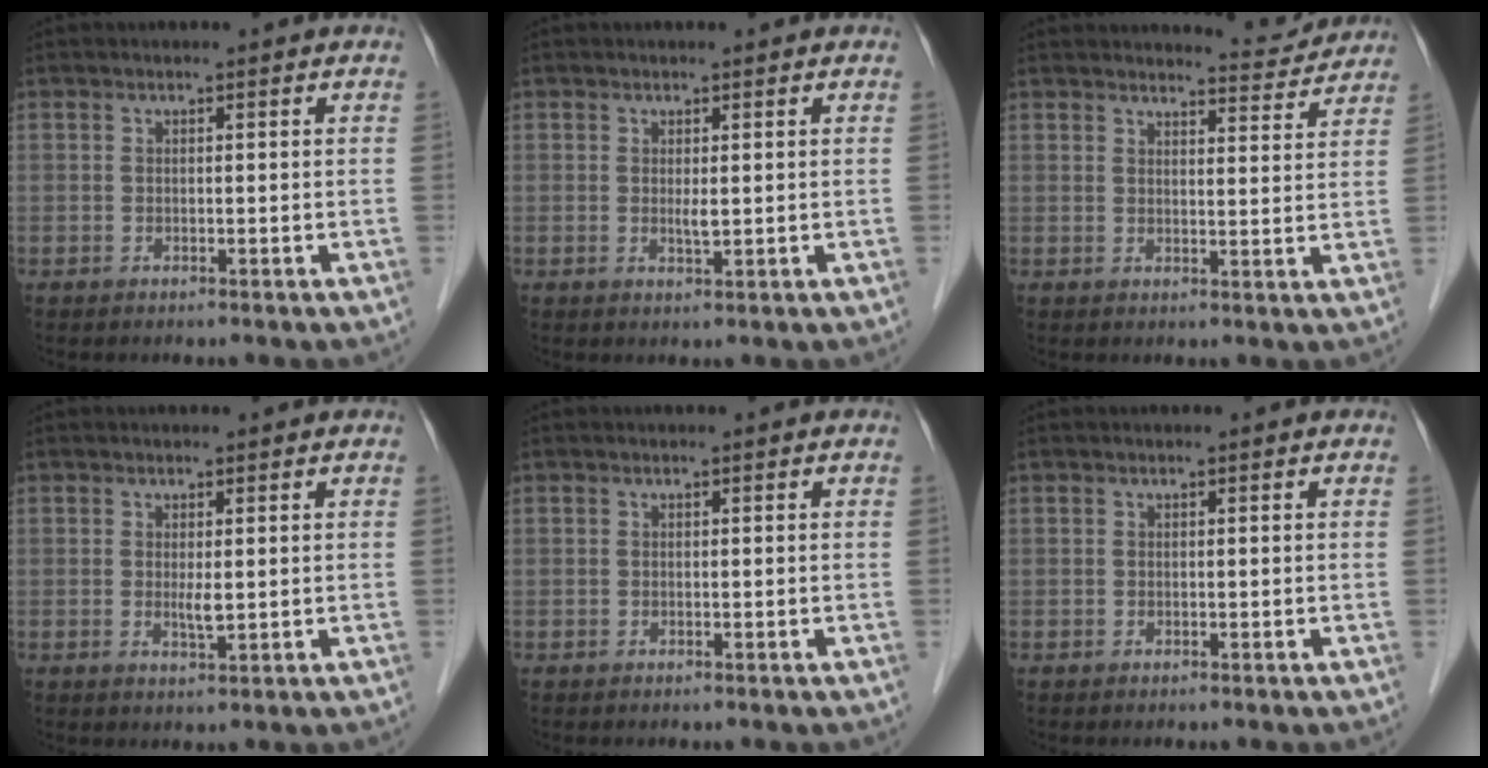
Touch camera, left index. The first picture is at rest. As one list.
[{"total": 1.2, "force": [0.2, 0.2, 1.2], "torque": [-0.027, -0.005, 0.005]}, {"total": 5.3, "force": [5.2, 0.4, -0.4], "torque": [0.001, -0.013, 0.058]}, {"total": 1.7, "force": [0.2, 0.3, 1.7], "torque": [-0.036, -0.006, 0.006]}, {"total": 0.0}, {"total": 0.0}]